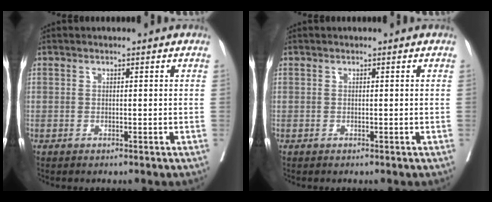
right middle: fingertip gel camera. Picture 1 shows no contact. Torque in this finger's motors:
{"motor_torque": [-0.03, -0.05, -0.02, 0.00]}